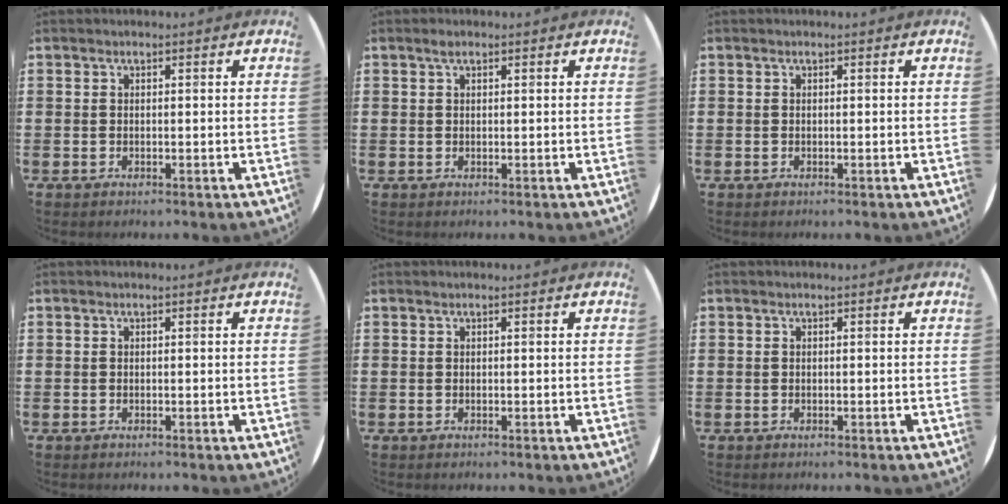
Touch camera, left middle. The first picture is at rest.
{"total": 0.8, "force": [0.5, 0.3, 0.5], "torque": [-0.003, 0.000, 0.006]}
{"total": 0.0}
{"total": 0.0}
{"total": 0.0}
{"total": 0.0}